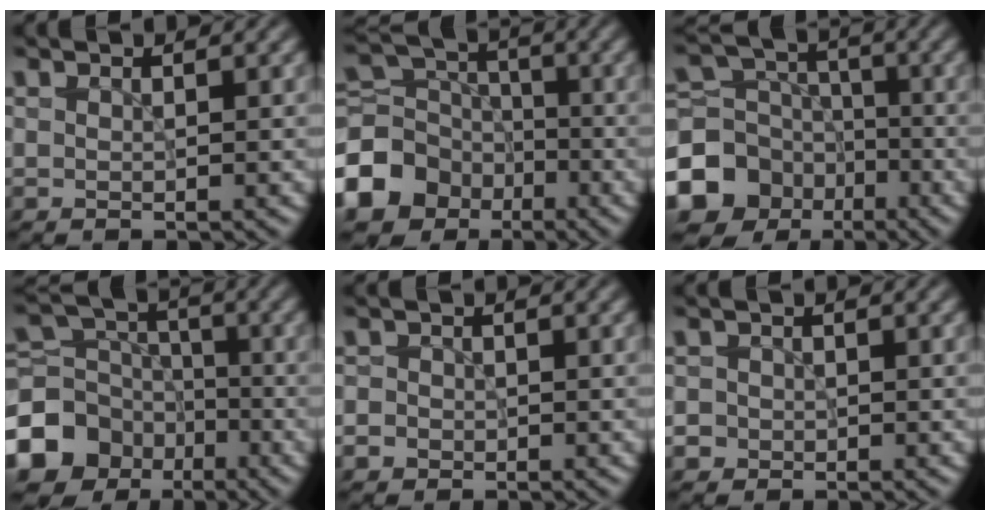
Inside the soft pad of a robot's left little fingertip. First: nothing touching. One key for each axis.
{"total": 9.2, "fx": -4.6, "fy": 7.3, "fz": 3.4, "tx": -0.091, "ty": -0.003, "tz": -0.103}
{"total": 12.8, "fx": -6.2, "fy": 10.5, "fz": 3.8, "tx": -0.102, "ty": -0.041, "tz": -0.127}
{"total": 11.4, "fx": -5.7, "fy": 9.2, "fz": 3.6, "tx": -0.107, "ty": -0.020, "tz": -0.115}
{"total": 1.6, "fx": -0.6, "fy": 1.4, "fz": 0.5, "tx": 0.001, "ty": 0.002, "tz": -0.012}
{"total": 2.0, "fx": -0.8, "fy": 1.8, "fz": 0.4, "tx": 0.004, "ty": 0.005, "tz": -0.019}